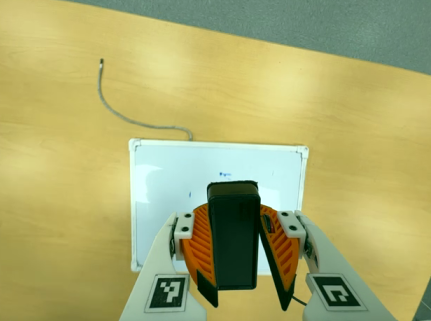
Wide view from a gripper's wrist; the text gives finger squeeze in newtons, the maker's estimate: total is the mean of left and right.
{"total": 8.8, "left": 9.2, "right": 8.5}